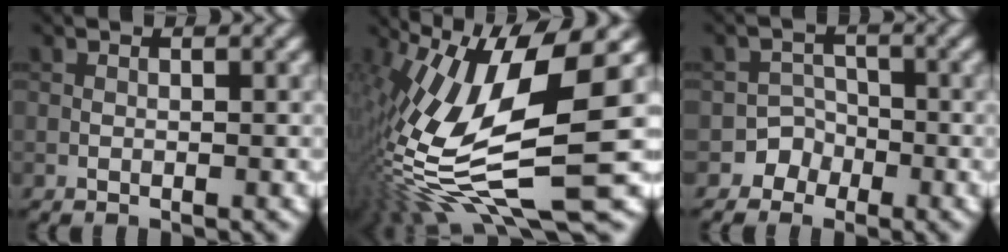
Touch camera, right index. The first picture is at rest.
{"total": 14.5, "force": [-1.7, 4.5, 13.7], "torque": [-0.287, -0.002, -0.023]}
{"total": 3.1, "force": [-1.8, 2.5, -0.2], "torque": [0.046, 0.011, -0.041]}